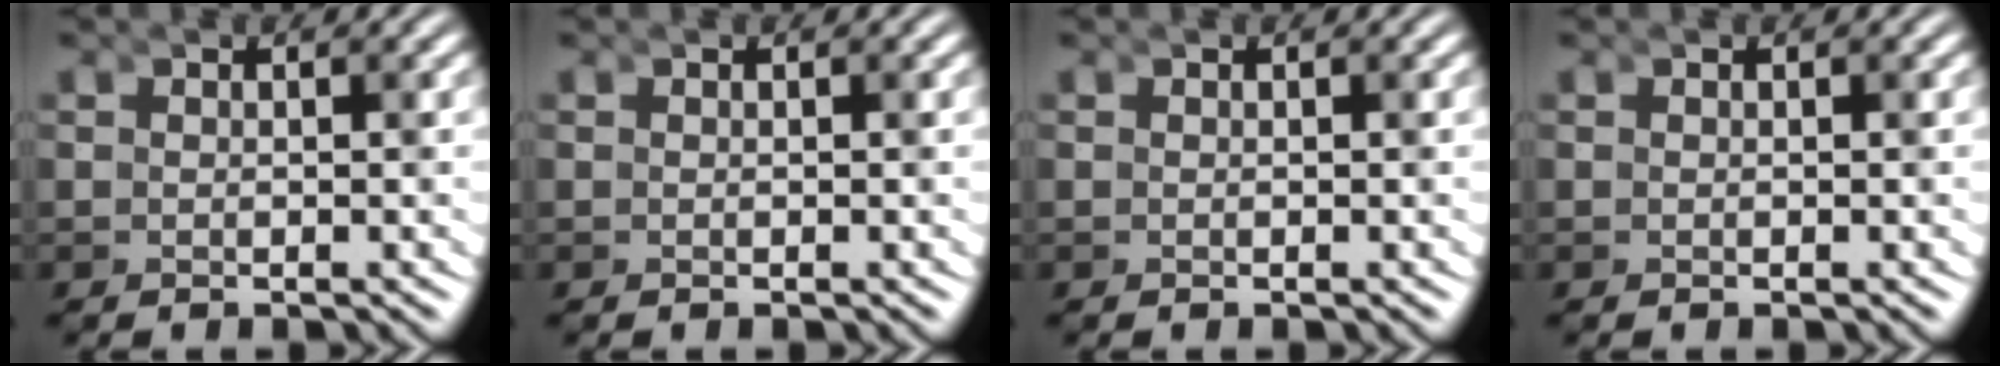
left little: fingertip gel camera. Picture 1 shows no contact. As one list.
[{"total": 0.0}, {"total": 0.0}, {"total": 0.0}]